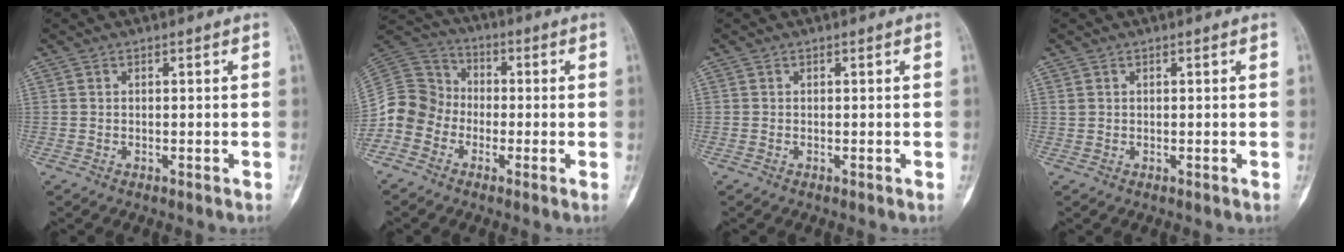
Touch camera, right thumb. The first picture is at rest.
{"total": 10.0, "force": [-4.1, 8.7, 2.9], "torque": [-0.041, 0.052, -0.089]}
{"total": 0.0}
{"total": 0.7, "force": [0.3, 0.6, 0.2], "torque": [0.000, 0.001, 0.006]}